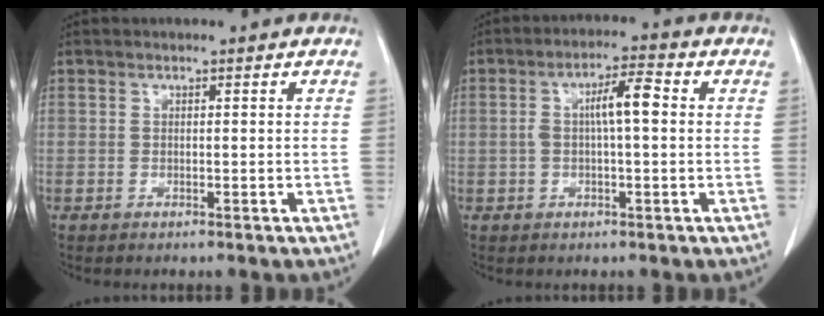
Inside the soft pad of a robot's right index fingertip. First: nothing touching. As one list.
[{"total": 5.7, "force": [0.5, 1.0, 5.5], "torque": [-0.099, 0.019, 0.007]}]